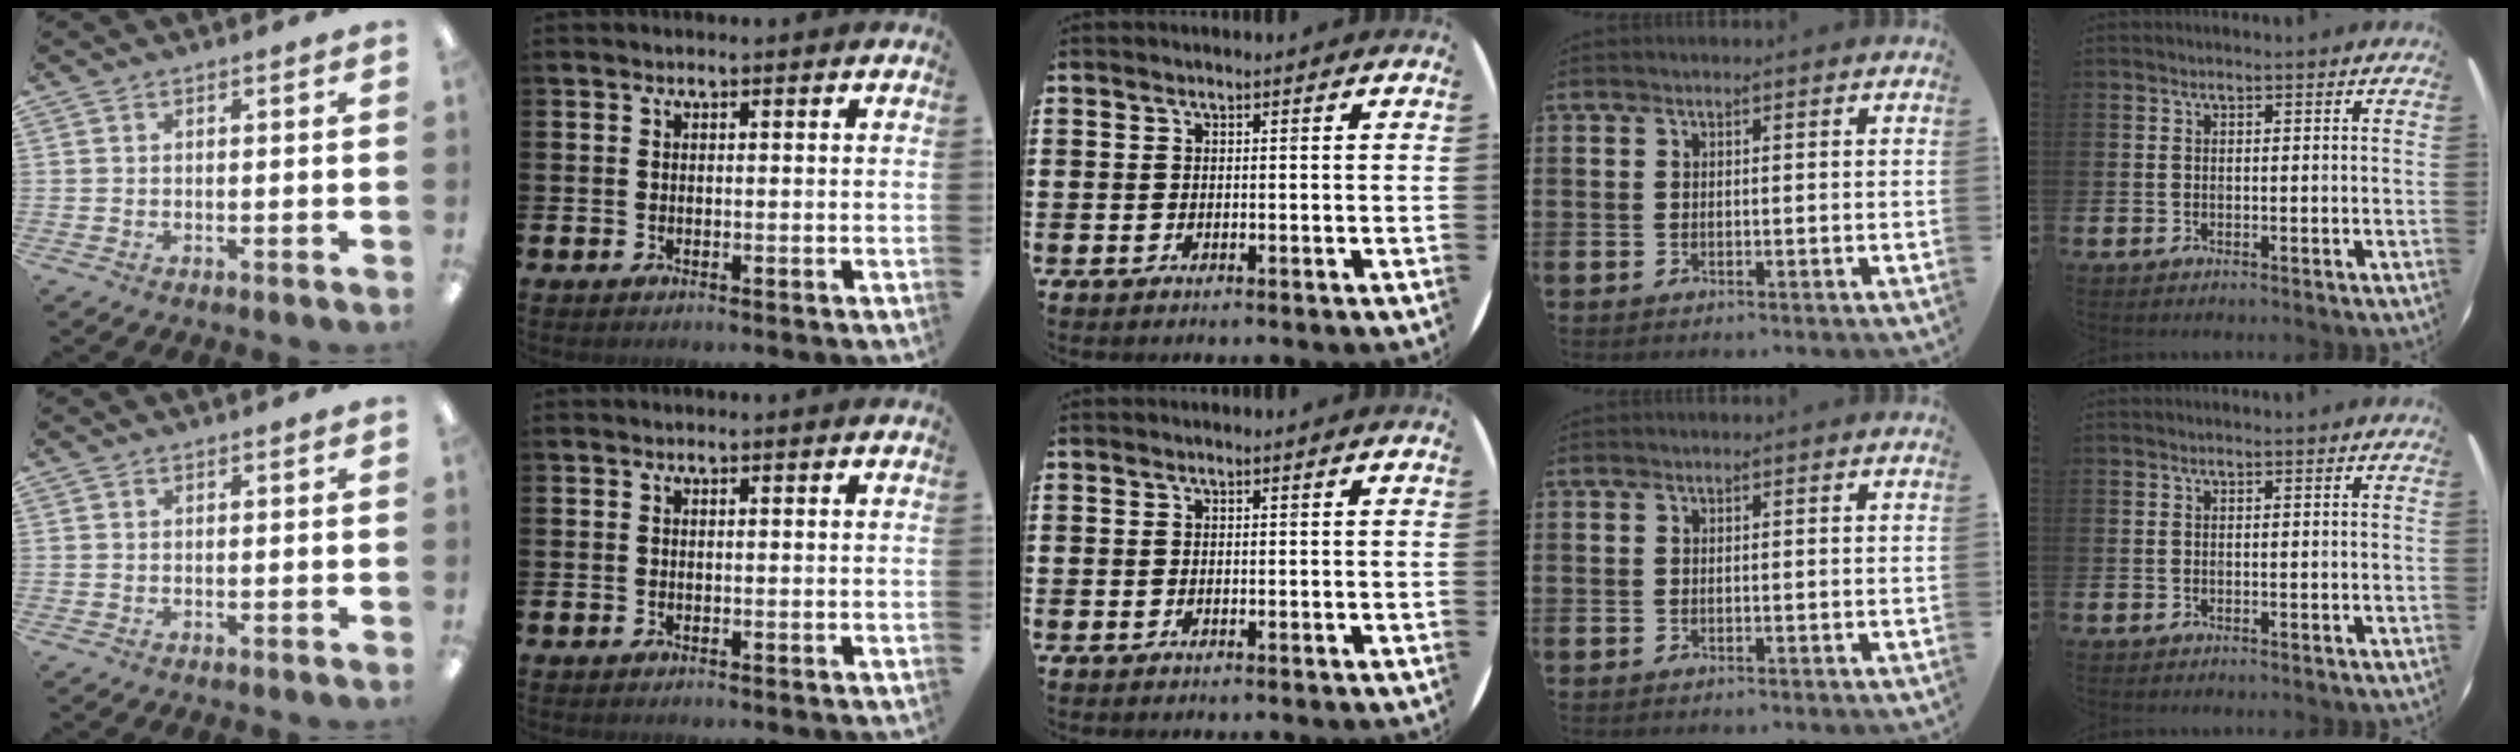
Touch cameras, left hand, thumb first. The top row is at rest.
{}